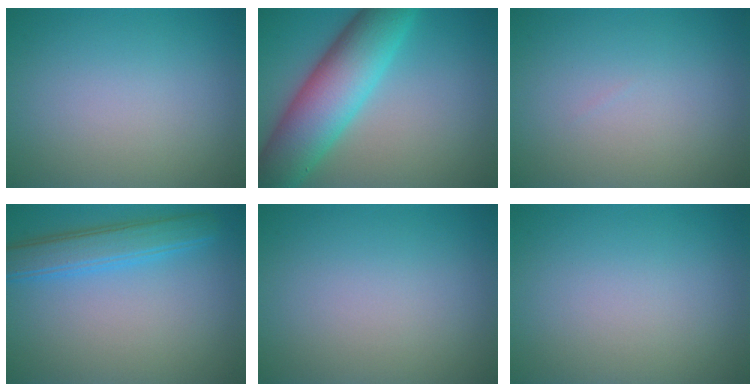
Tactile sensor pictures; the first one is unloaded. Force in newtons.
{"total": 9.7, "press": 9.7, "slide": 0.3}
{"total": 0.0}
{"total": 3.7, "press": 3.7, "slide": 0.1}
{"total": 0.0}
{"total": 0.0}